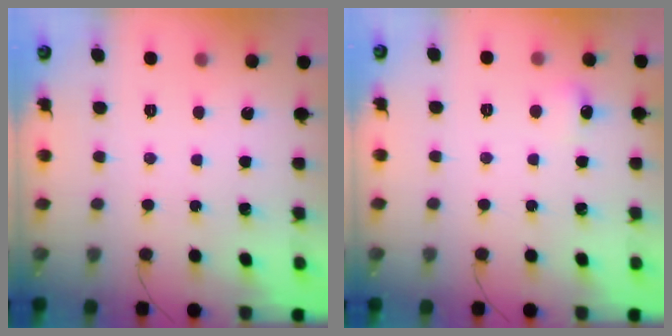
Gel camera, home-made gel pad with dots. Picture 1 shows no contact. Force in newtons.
{"total": 4.6, "press": 4.0, "slide": 2.3}